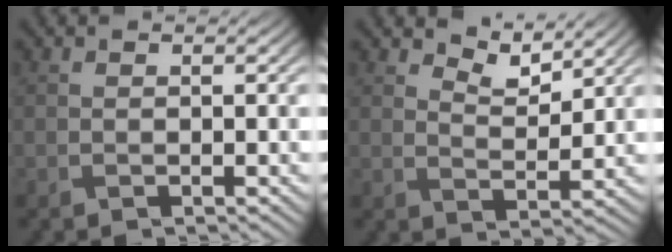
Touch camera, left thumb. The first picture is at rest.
{"total": 3.9, "force": [3.3, 1.3, 1.8], "torque": [-0.039, -0.008, 0.062]}